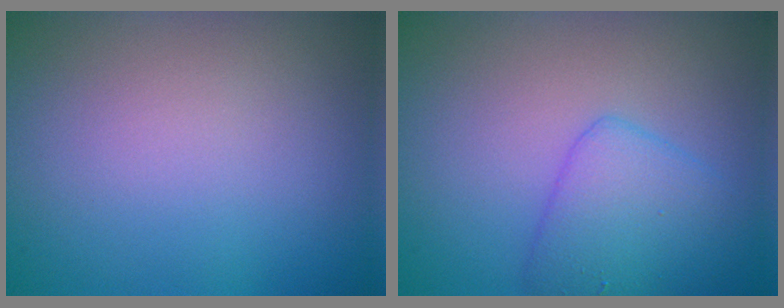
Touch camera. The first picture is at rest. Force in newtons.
{"total": 3.6, "press": 3.5, "slide": 0.3}